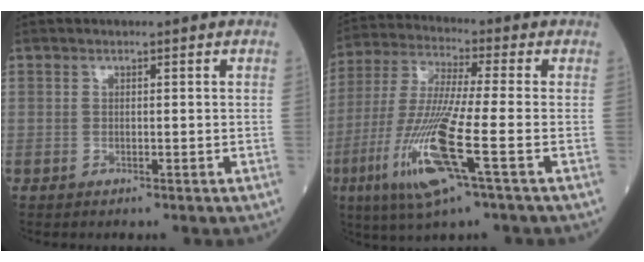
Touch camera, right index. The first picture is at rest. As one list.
[{"total": 14.5, "force": [-5.2, 0.1, 13.5], "torque": [-0.292, -0.024, -0.106]}]